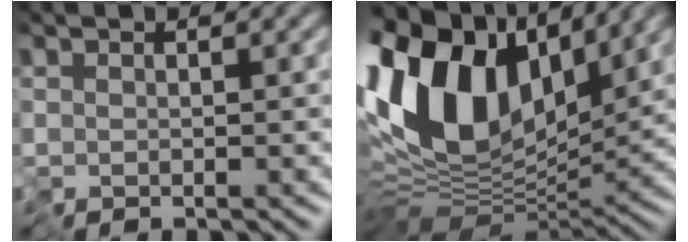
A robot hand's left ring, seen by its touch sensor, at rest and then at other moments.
{"total": 14.3, "force": [4.8, 8.3, 10.7], "torque": [-0.233, 0.027, 0.080]}